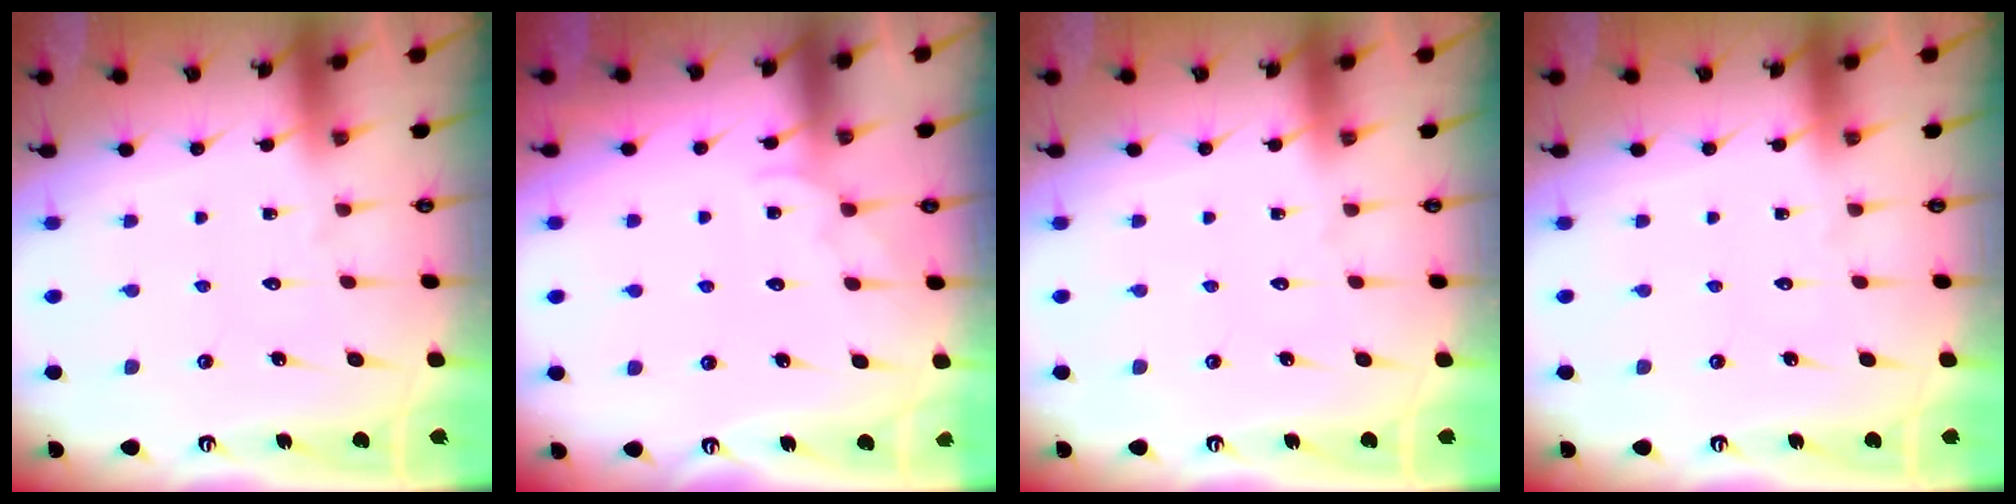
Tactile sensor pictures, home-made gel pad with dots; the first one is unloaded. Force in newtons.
{"total": 2.5, "press": 2.5, "slide": 0.4}
{"total": 0.0}
{"total": 0.0}